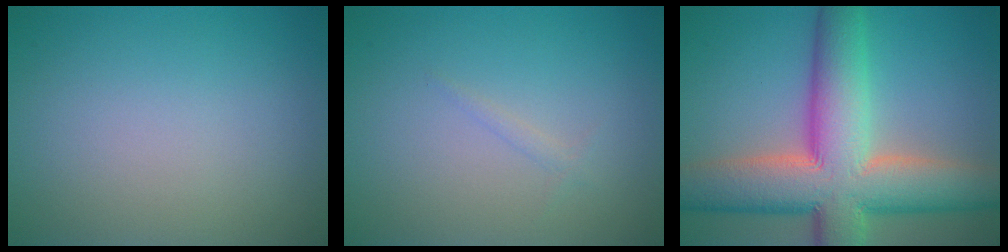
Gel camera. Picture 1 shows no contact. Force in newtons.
{"total": 0.7, "press": 0.7, "slide": 0.1}
{"total": 12.8, "press": 12.8, "slide": 0.6}